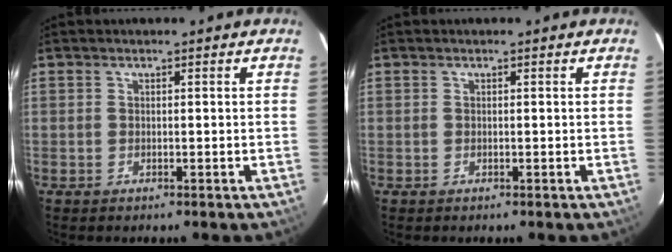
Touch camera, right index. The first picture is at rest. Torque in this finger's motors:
{"motor_torque": [0.01, -0.01, 0.03, 0.00]}